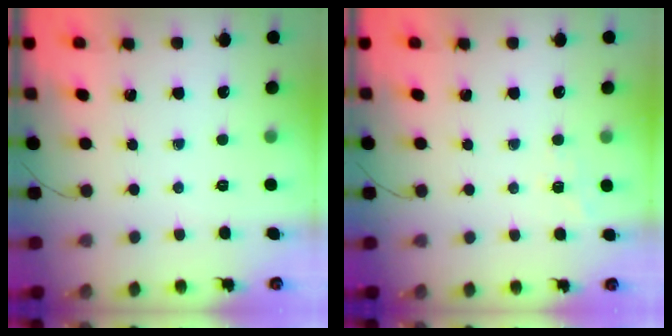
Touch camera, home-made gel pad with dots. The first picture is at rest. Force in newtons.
{"total": 2.7, "press": 2.2, "slide": 1.6}